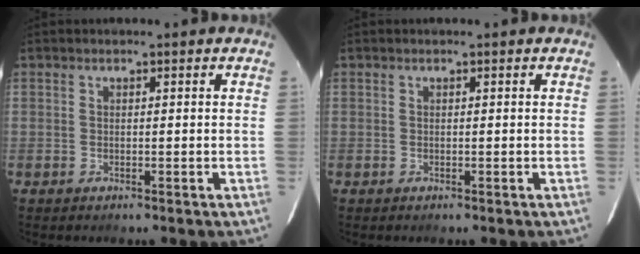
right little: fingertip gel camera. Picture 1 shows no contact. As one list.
[{"total": 0.0}]